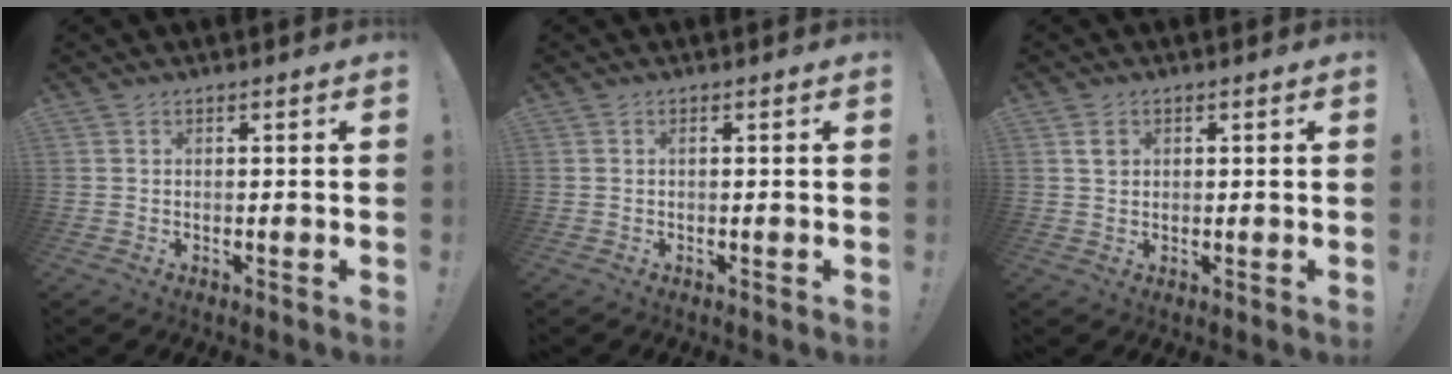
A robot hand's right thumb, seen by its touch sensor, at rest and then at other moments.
{"total": 0.5, "force": [0.1, -0.1, 0.5], "torque": [-0.017, 0.001, 0.003]}
{"total": 2.3, "force": [1.0, 1.8, 1.0], "torque": [-0.004, -0.003, 0.015]}